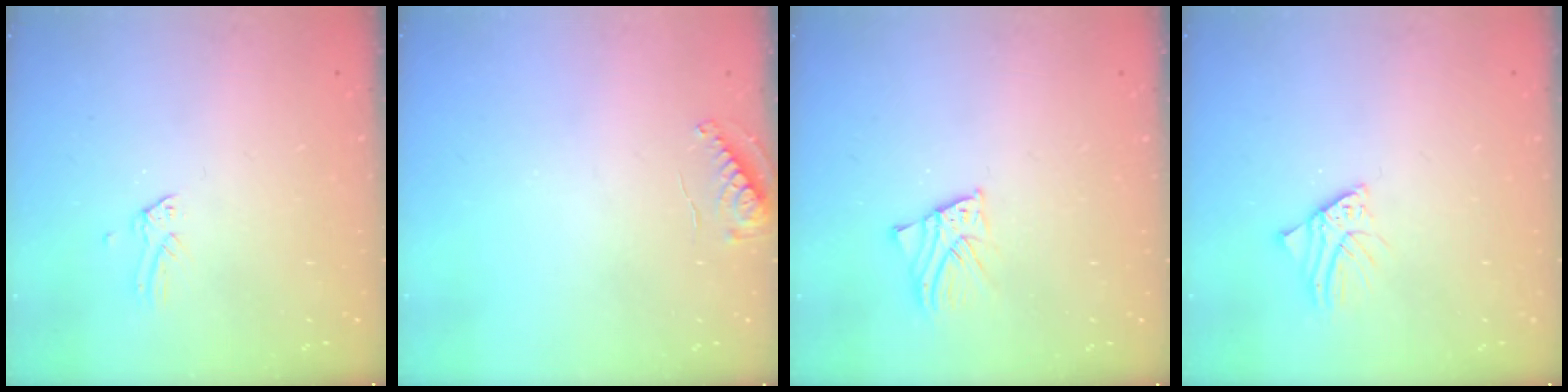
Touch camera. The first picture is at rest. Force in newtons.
{"total": 7.3, "press": 7.3, "slide": 0.5}
{"total": 2.6, "press": 2.6, "slide": 0.1}
{"total": 2.6, "press": 2.6, "slide": 0.4}